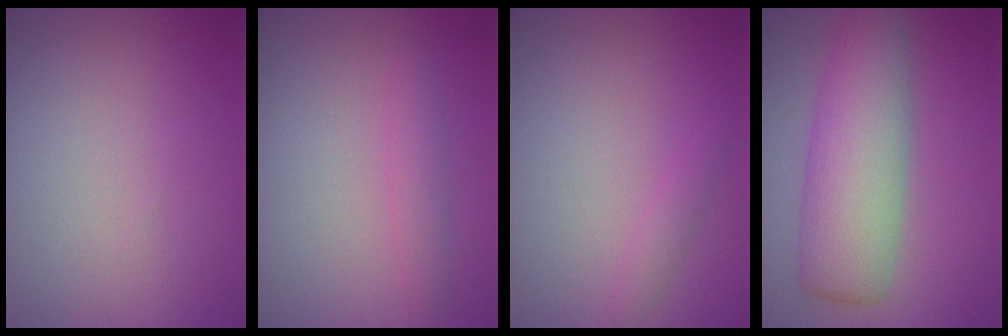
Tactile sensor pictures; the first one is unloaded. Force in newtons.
{"total": 1.8, "press": 1.8, "slide": 0.1}
{"total": 1.1, "press": 1.1, "slide": 0.1}
{"total": 7.1, "press": 7.1, "slide": 0.3}